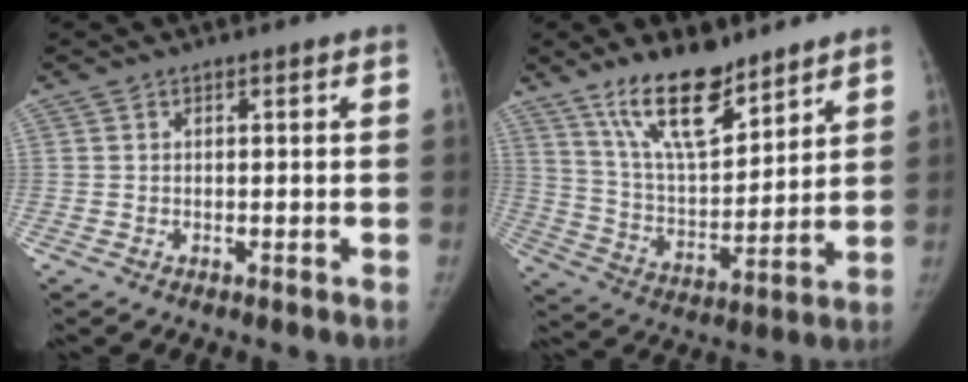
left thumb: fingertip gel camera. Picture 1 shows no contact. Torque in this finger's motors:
{"motor_torque": [1.13, -0.48, 1.39, -1.38, 0.39]}